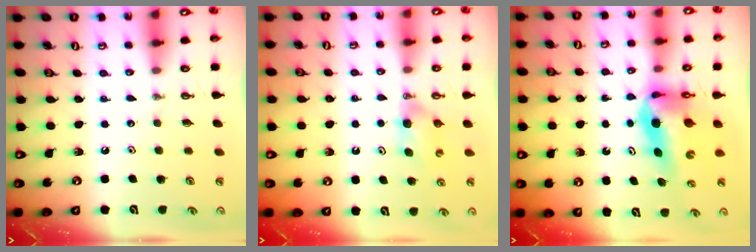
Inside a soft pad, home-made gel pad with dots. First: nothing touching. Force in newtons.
{"total": 3.0, "press": 2.9, "slide": 0.8}
{"total": 9.0, "press": 8.6, "slide": 2.5}